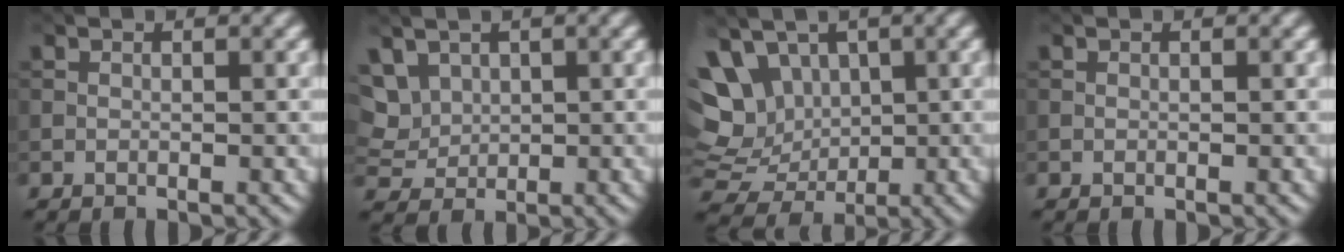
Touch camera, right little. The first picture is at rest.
{"total": 3.2, "force": [1.6, 2.3, 1.6], "torque": [-0.045, 0.001, 0.041]}
{"total": 9.1, "force": [2.5, 7.3, 4.8], "torque": [-0.099, 0.014, 0.036]}
{"total": 0.0}